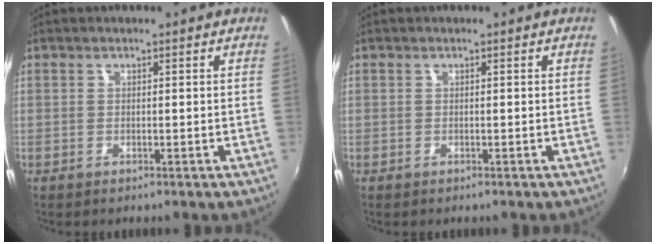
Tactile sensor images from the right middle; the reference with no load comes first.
{"total": 0.0}